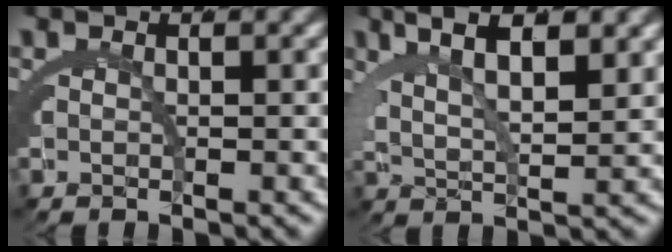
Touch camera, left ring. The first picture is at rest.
{"total": 7.1, "force": [3.9, 2.8, 5.1], "torque": [-0.079, 0.018, 0.059]}